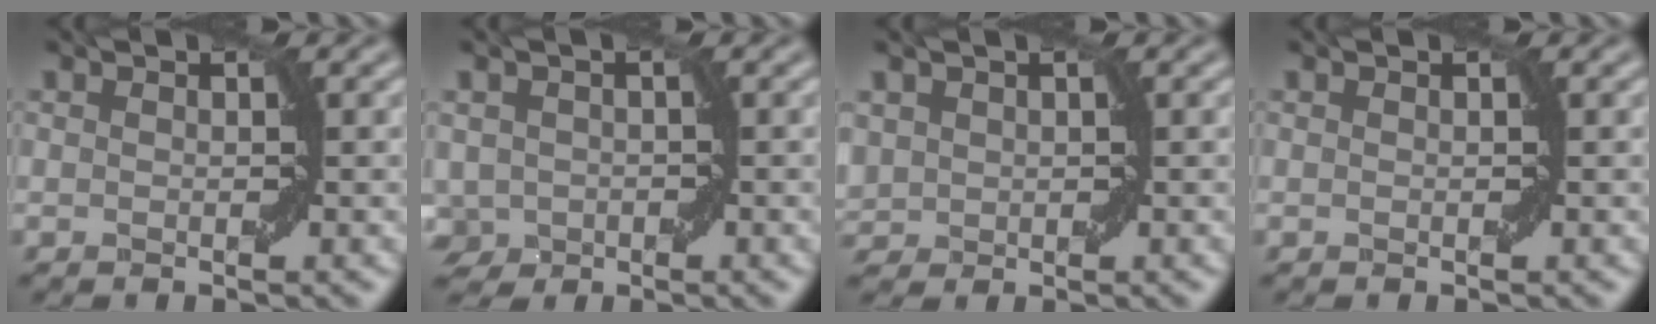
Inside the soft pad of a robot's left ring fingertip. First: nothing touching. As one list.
[{"total": 3.0, "force": [-0.9, 2.4, 1.4], "torque": [-0.028, -0.007, -0.019]}, {"total": 2.2, "force": [0.5, 1.9, 0.8], "torque": [-0.025, 0.001, 0.014]}, {"total": 0.0}]